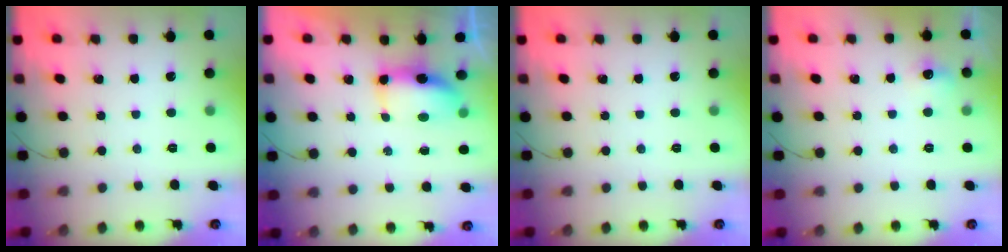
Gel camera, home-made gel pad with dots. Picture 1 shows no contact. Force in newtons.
{"total": 6.6, "press": 6.6, "slide": 0.6}
{"total": 0.0}
{"total": 4.7, "press": 4.4, "slide": 1.5}